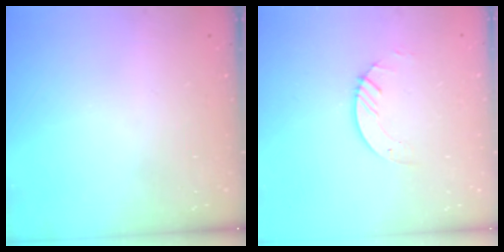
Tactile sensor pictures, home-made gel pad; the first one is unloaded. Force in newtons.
{"total": 2.8, "press": 2.8, "slide": 0.3}